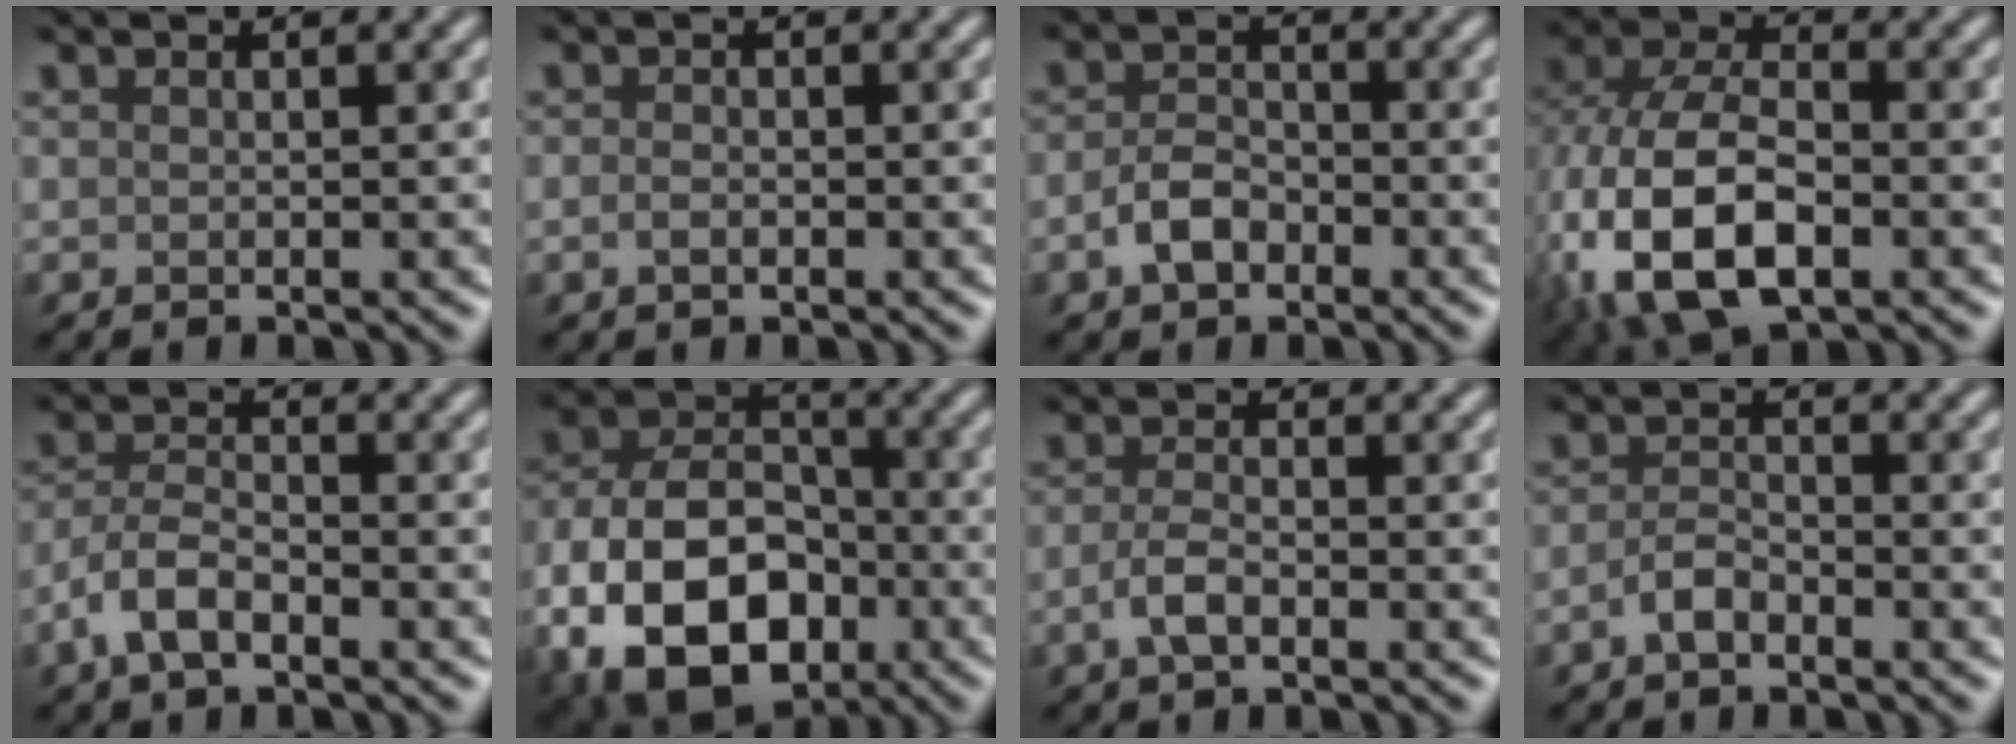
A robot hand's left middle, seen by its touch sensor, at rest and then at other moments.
{"total": 1.0, "force": [-0.4, 0.5, 0.7], "torque": [-0.016, 0.000, -0.009]}
{"total": 2.8, "force": [-1.3, 1.8, 1.7], "torque": [-0.034, 0.005, -0.030]}
{"total": 13.6, "force": [-3.8, 8.1, 10.2], "torque": [-0.236, -0.025, -0.064]}
{"total": 3.6, "force": [-2.0, 1.5, 2.5], "torque": [-0.051, 0.006, -0.047]}
{"total": 14.2, "force": [-5.6, 9.2, 9.3], "torque": [-0.179, -0.022, -0.110]}
{"total": 2.2, "force": [-0.9, 0.9, 1.8], "torque": [-0.040, 0.002, -0.023]}
{"total": 1.9, "force": [-1.2, 0.8, 1.3], "torque": [-0.028, 0.004, -0.027]}